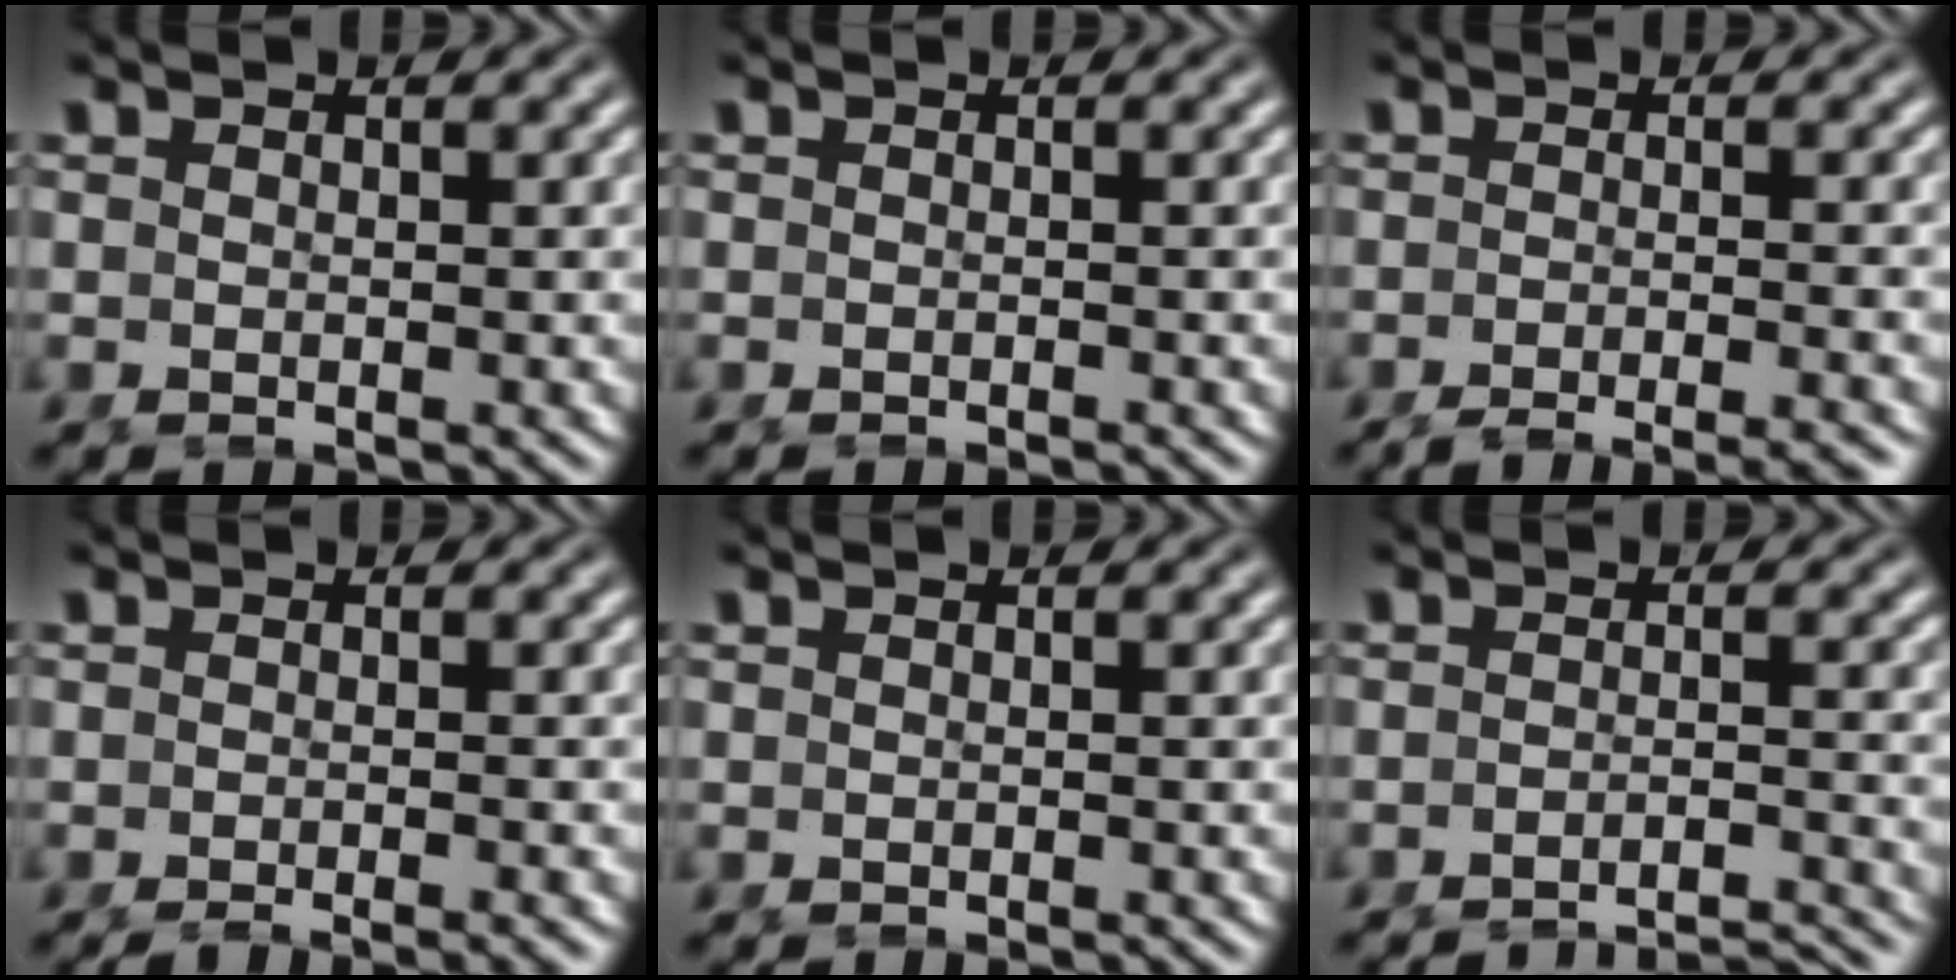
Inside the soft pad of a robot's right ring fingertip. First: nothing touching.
{"total": 1.1, "force": [-1.0, -0.3, 0.1], "torque": [-0.002, -0.003, -0.013]}
{"total": 6.7, "force": [-6.3, 0.9, 2.2], "torque": [-0.020, -0.012, -0.094]}
{"total": 3.5, "force": [-3.2, 0.2, 1.4], "torque": [-0.009, -0.005, -0.046]}
{"total": 0.8, "force": [-0.7, -0.2, 0.2], "torque": [-0.002, -0.001, -0.010]}
{"total": 8.3, "force": [-8.2, 0.7, 1.2], "torque": [0.001, -0.024, -0.121]}